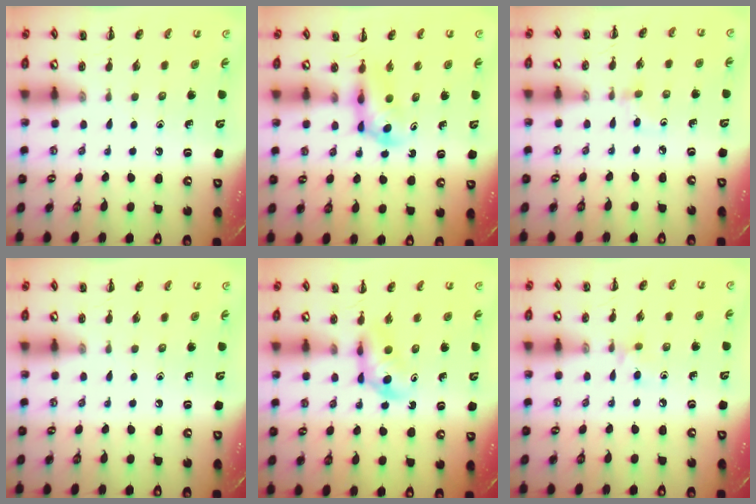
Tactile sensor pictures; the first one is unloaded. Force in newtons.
{"total": 3.8, "press": 3.7, "slide": 0.7}
{"total": 2.5, "press": 2.3, "slide": 1.0}
{"total": 0.0}
{"total": 4.1, "press": 4.0, "slide": 1.2}
{"total": 4.4, "press": 4.1, "slide": 1.4}